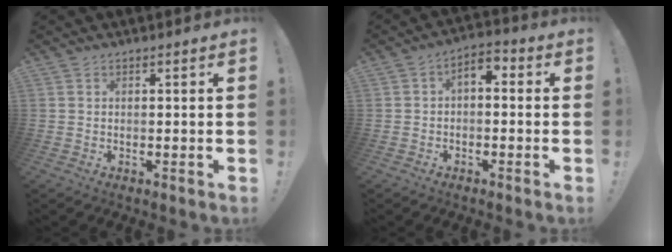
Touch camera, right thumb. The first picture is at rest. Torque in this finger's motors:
{"motor_torque": [0.62, 0.87, 0.65, -0.11, -0.04]}